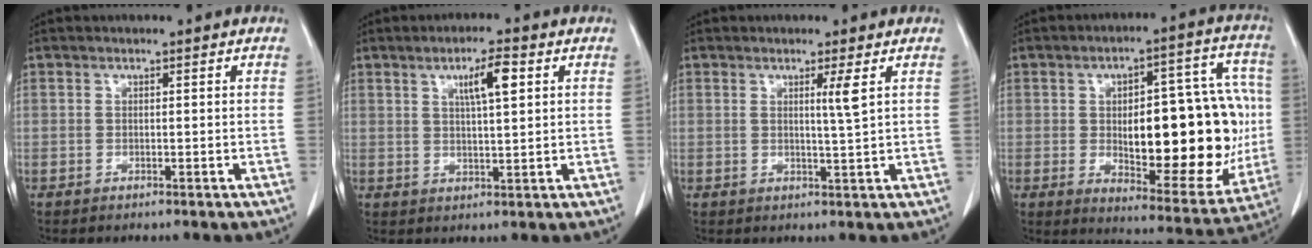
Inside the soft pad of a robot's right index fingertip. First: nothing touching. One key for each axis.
{"total": 5.4, "fx": 2.1, "fy": 0.5, "fz": 4.9, "tx": -0.083, "ty": 0.003, "tz": 0.037}
{"total": 2.6, "fx": 1.0, "fy": -0.7, "fz": 2.3, "tx": -0.040, "ty": -0.009, "tz": 0.019}
{"total": 22.9, "fx": -0.9, "fy": 8.2, "fz": 21.4, "tx": -0.261, "ty": 0.019, "tz": 0.007}